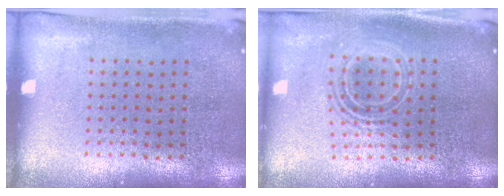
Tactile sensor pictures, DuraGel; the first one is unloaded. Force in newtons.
{"total": 1.9, "press": 1.5, "slide": 1.2}